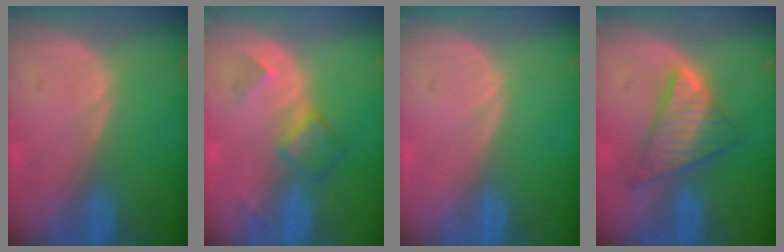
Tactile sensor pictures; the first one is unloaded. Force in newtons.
{"total": 4.9, "press": 4.3, "slide": 2.2}
{"total": 0.0}
{"total": 6.7, "press": 6.6, "slide": 0.3}